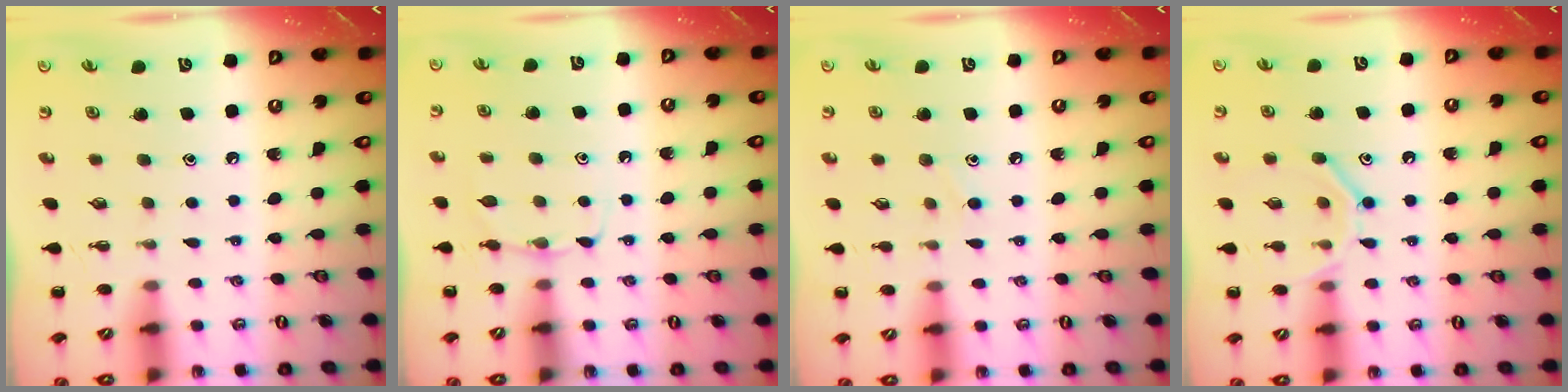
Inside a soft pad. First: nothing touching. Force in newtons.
{"total": 5.8, "press": 5.6, "slide": 1.6}
{"total": 5.9, "press": 5.4, "slide": 2.3}
{"total": 11.0, "press": 10.9, "slide": 1.5}